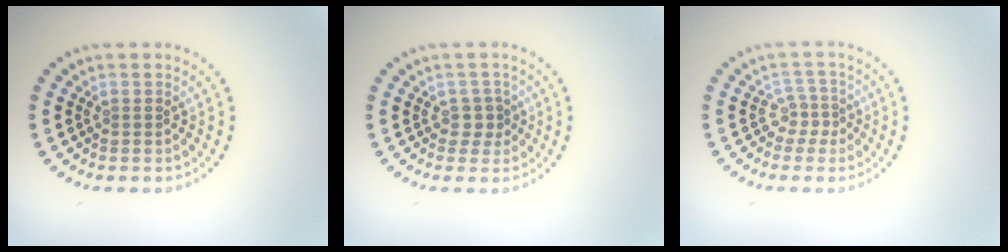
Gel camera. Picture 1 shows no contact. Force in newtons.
{"total": 1.6, "press": 1.4, "slide": 0.9}
{"total": 1.7, "press": 1.2, "slide": 1.3}